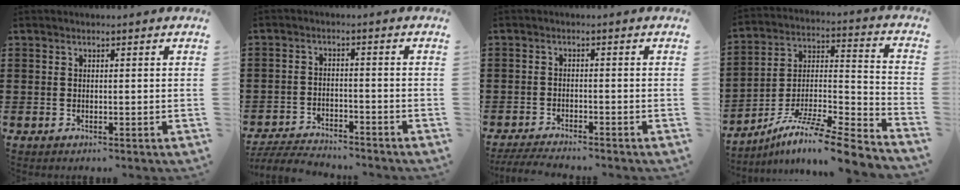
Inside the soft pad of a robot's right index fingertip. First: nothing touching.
{"total": 4.4, "force": [-4.4, 0.5, 0.4], "torque": [-0.020, -0.001, -0.095]}
{"total": 3.1, "force": [-3.1, 0.1, 0.5], "torque": [-0.017, -0.006, -0.065]}
{"total": 9.3, "force": [-7.4, 0.7, 5.6], "torque": [-0.093, 0.004, -0.147]}